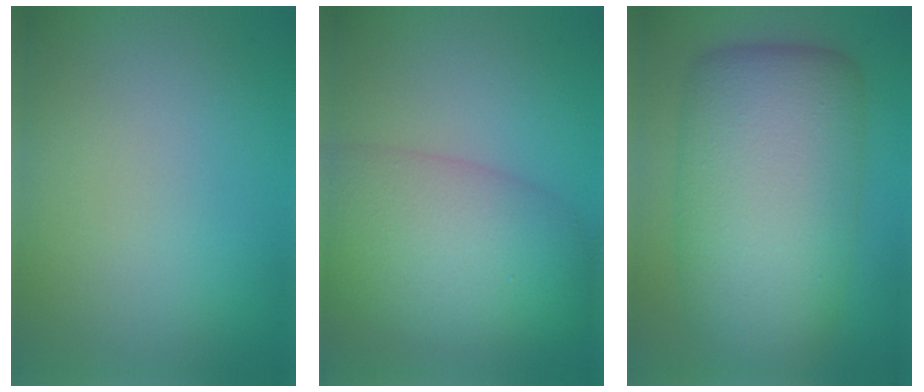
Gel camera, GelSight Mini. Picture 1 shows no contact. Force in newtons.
{"total": 8.5, "press": 8.5, "slide": 0.3}
{"total": 12.8, "press": 12.8, "slide": 0.0}